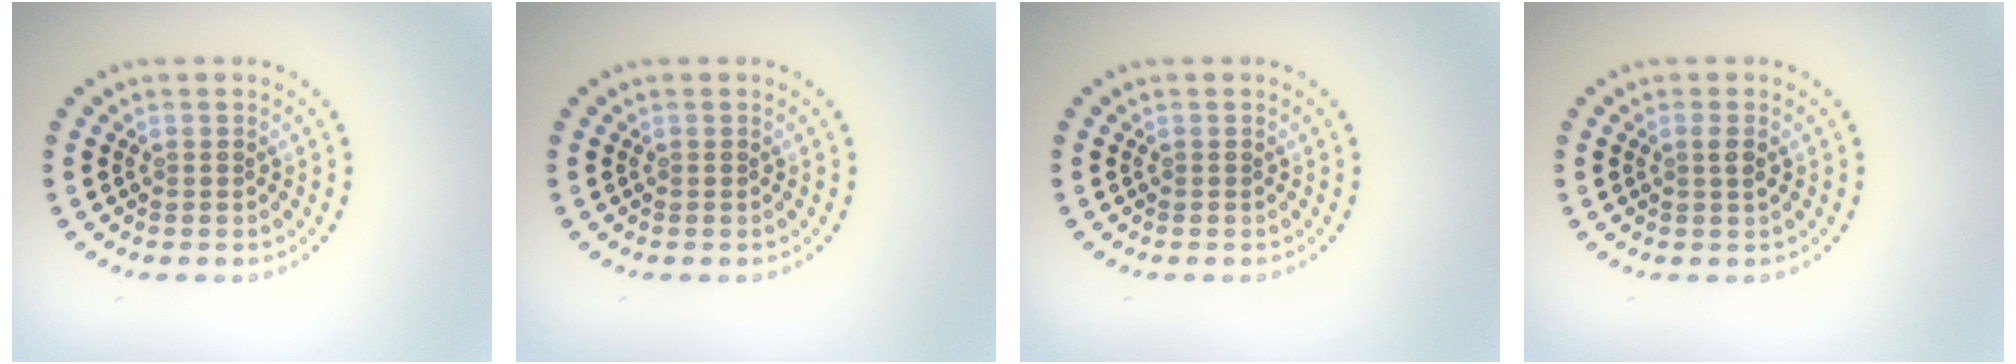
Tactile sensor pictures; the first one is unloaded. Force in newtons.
{"total": 0.0}
{"total": 0.0}
{"total": 1.1, "press": 0.9, "slide": 0.6}